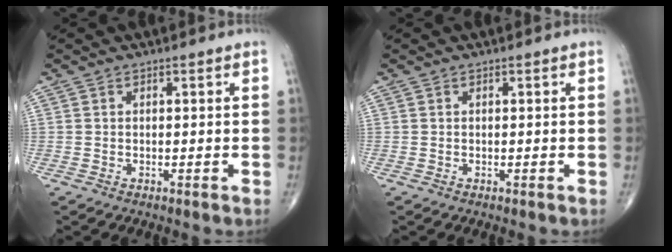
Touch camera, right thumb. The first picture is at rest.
{"total": 0.0}